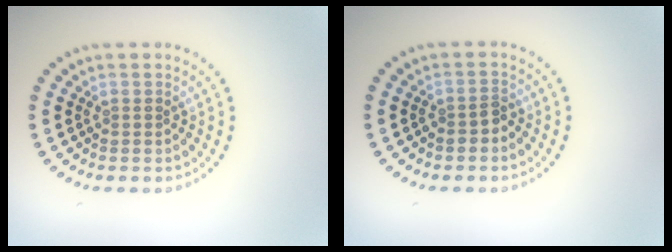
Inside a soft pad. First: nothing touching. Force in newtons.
{"total": 1.1, "press": 1.0, "slide": 0.4}